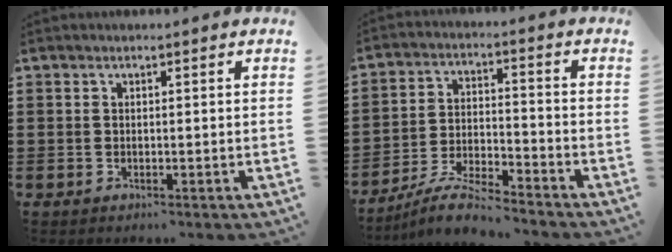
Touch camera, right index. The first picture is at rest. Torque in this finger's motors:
{"motor_torque": [0.26, 1.88, 0.08, 0.01]}